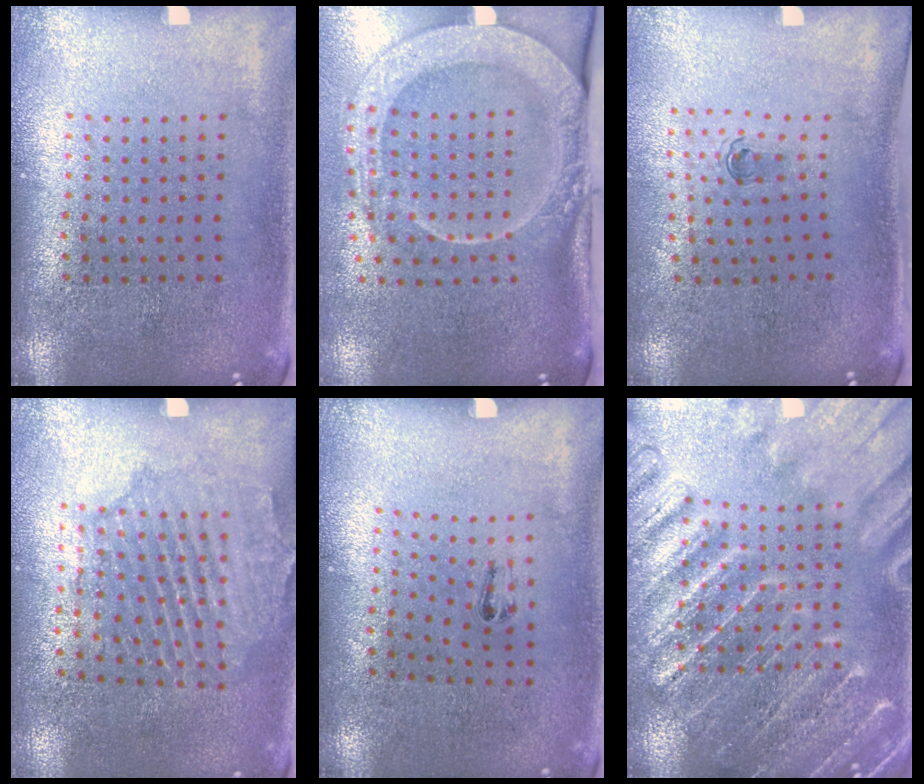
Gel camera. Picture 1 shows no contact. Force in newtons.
{"total": 2.8, "press": 2.1, "slide": 1.9}
{"total": 0.7, "press": 0.4, "slide": 0.6}
{"total": 1.6, "press": 1.6, "slide": 0.3}
{"total": 0.6, "press": 0.3, "slide": 0.6}
{"total": 3.6, "press": 3.6, "slide": 0.4}